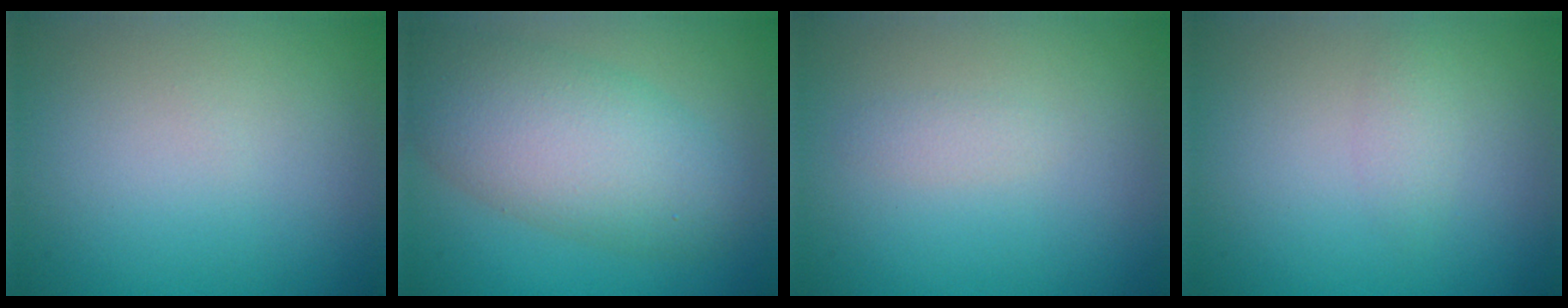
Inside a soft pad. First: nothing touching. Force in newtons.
{"total": 7.8, "press": 7.8, "slide": 0.5}
{"total": 0.8, "press": 0.8, "slide": 0.0}
{"total": 1.2, "press": 1.2, "slide": 0.0}